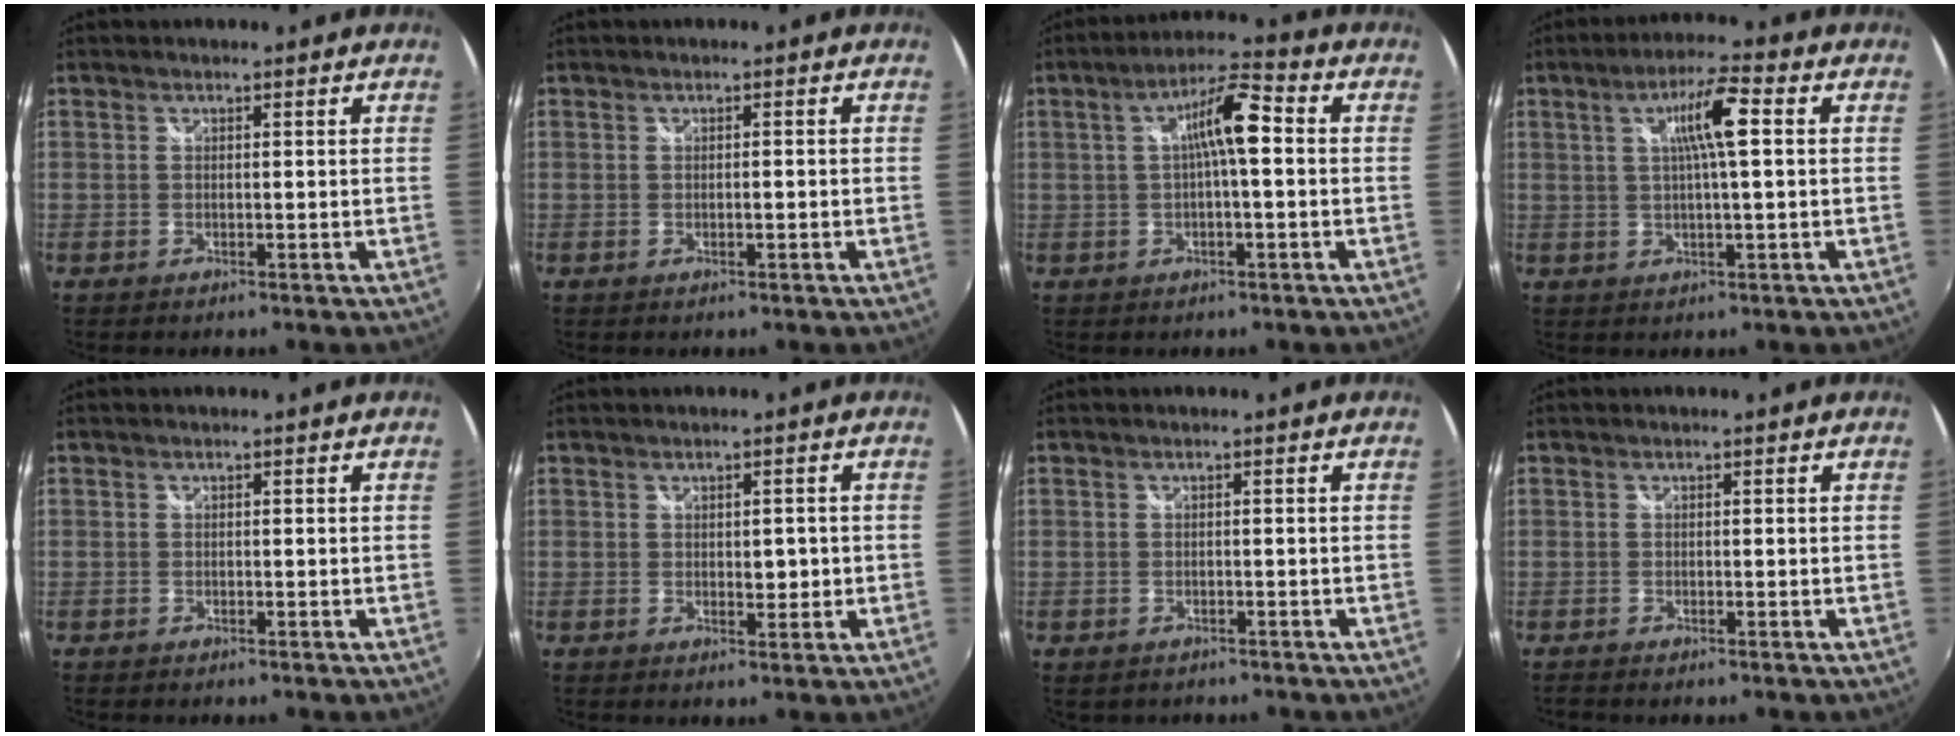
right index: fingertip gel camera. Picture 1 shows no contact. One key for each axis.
{"total": 0.9, "fx": -0.3, "fy": 0.3, "fz": 0.8, "tx": -0.012, "ty": 0.003, "tz": -0.004}
{"total": 7.6, "fx": 0.5, "fy": 1.4, "fz": 7.5, "tx": -0.132, "ty": 0.021, "tz": 0.008}
{"total": 7.5, "fx": 1.6, "fy": 0.5, "fz": 7.3, "tx": -0.125, "ty": 0.008, "tz": 0.028}
{"total": 0.8, "fx": -0.7, "fy": 0.3, "fz": -0.2, "tx": -0.001, "ty": -0.004, "tz": -0.015}
{"total": 2.8, "fx": -0.2, "fy": 1.6, "fz": 2.3, "tx": -0.031, "ty": 0.002, "tz": 0.000}
{"total": 2.1, "fx": -1.6, "fy": 1.2, "fz": 0.5, "tx": -0.015, "ty": -0.011, "tz": -0.023}
{"total": 1.2, "fx": -1.1, "fy": 0.2, "fz": 0.2, "tx": -0.008, "ty": -0.009, "tz": -0.021}